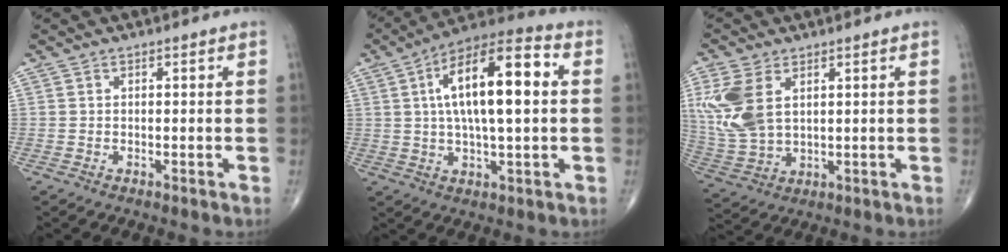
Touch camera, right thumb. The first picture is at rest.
{"total": 17.9, "force": [2.7, 6.1, 16.6], "torque": [-0.275, 0.025, 0.038]}
{"total": 11.9, "force": [3.6, 7.0, 8.9], "torque": [-0.208, -0.004, 0.085]}